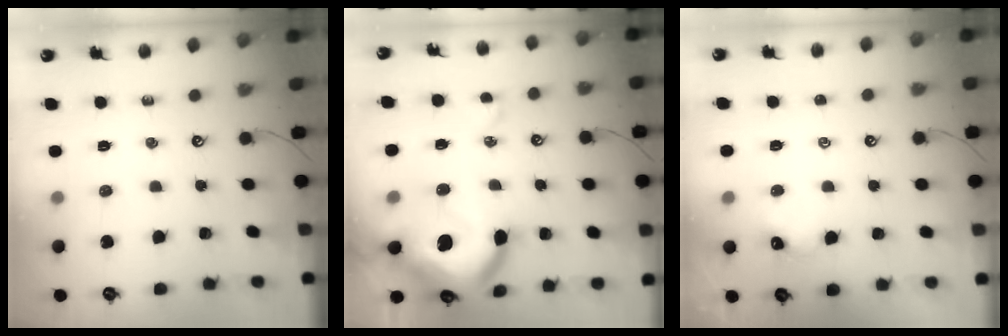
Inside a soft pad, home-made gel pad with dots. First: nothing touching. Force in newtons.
{"total": 21.4, "press": 21.2, "slide": 3.1}
{"total": 1.8, "press": 1.7, "slide": 0.5}